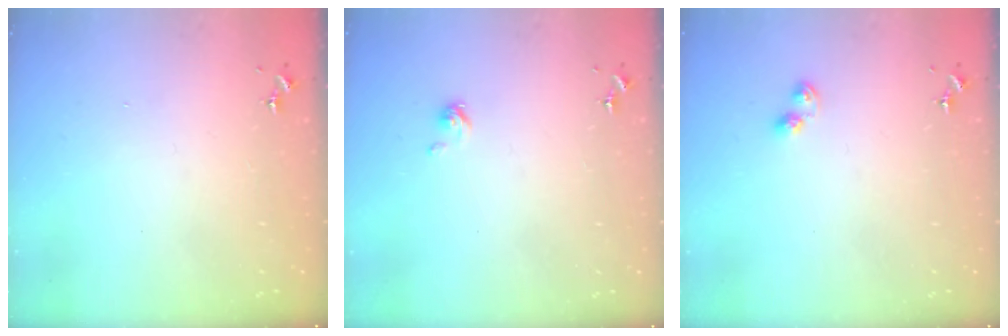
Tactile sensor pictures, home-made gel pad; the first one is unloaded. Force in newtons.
{"total": 2.4, "press": 2.4, "slide": 0.3}
{"total": 3.3, "press": 3.3, "slide": 0.4}